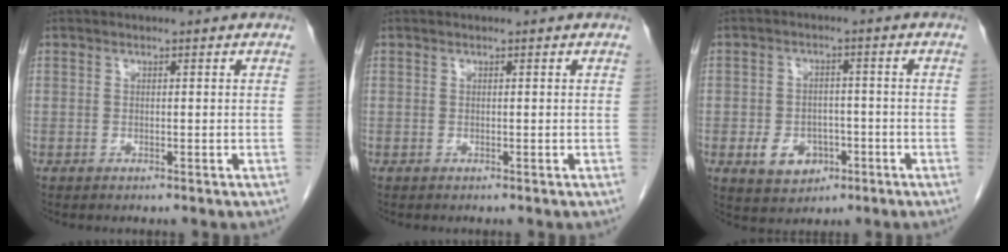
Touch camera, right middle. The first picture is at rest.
{"total": 0.0}
{"total": 6.1, "force": [-2.3, 4.5, 3.4], "torque": [-0.060, 0.006, -0.026]}